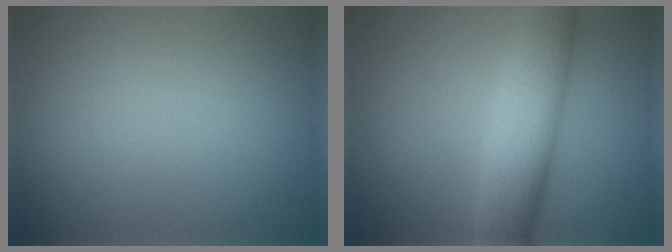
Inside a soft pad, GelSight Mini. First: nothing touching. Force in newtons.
{"total": 7.7, "press": 7.7, "slide": 0.3}